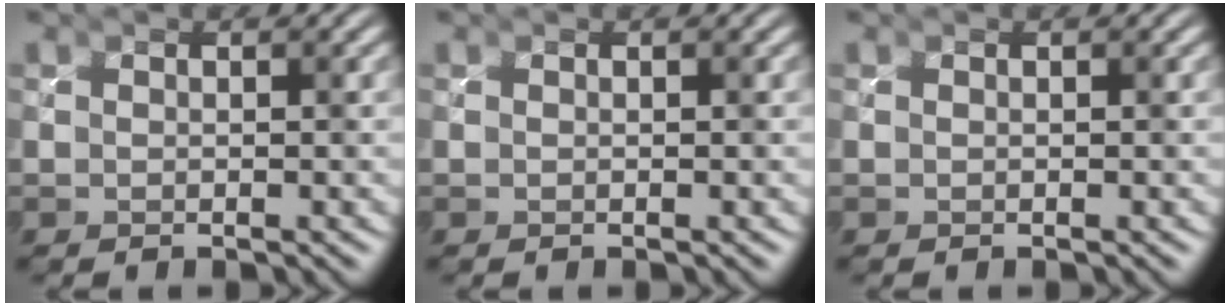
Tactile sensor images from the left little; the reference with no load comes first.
{"total": 0.0}
{"total": 0.0}